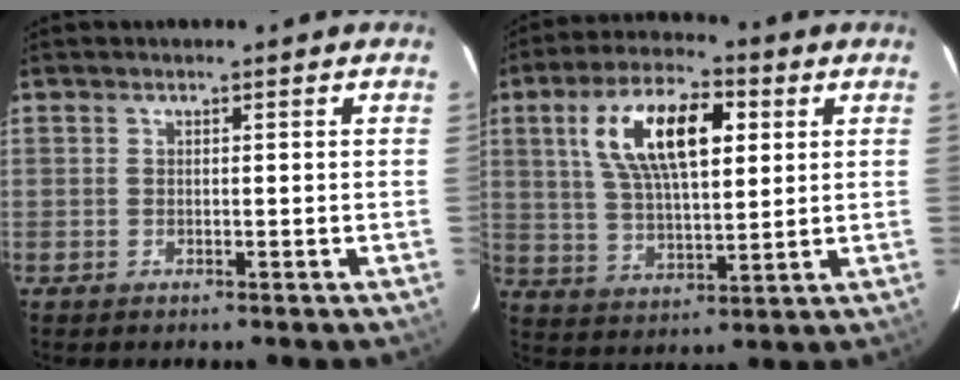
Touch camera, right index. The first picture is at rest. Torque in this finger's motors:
{"motor_torque": [1.28, 0.86, 0.89, 0.19]}